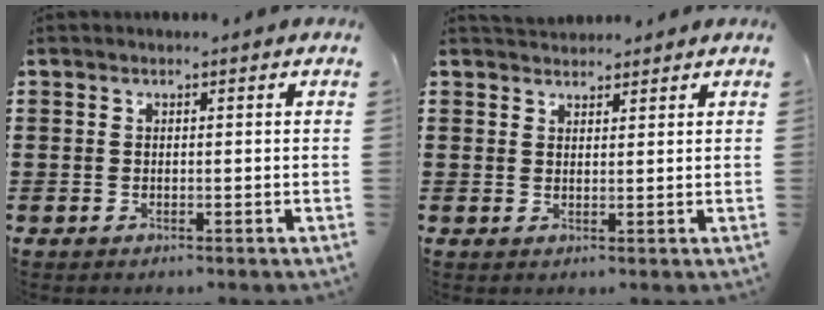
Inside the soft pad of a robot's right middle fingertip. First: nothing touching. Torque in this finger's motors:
{"motor_torque": [-0.05, 0.01, 0.11, 0.00]}